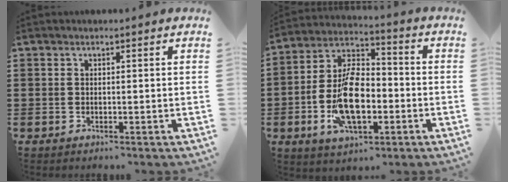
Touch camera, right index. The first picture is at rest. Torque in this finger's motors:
{"motor_torque": [2.14, 0.00, 1.05, 0.21]}